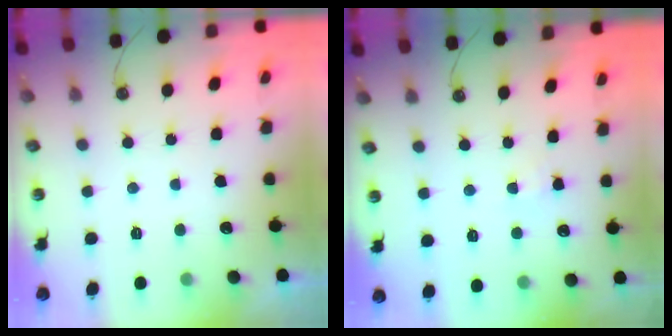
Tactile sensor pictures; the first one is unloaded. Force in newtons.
{"total": 3.7, "press": 3.6, "slide": 0.6}